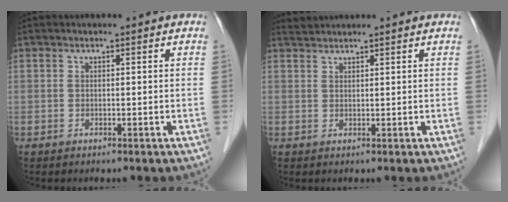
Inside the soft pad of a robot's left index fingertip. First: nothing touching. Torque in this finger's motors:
{"motor_torque": [0.24, -0.20, 0.04, 0.00]}